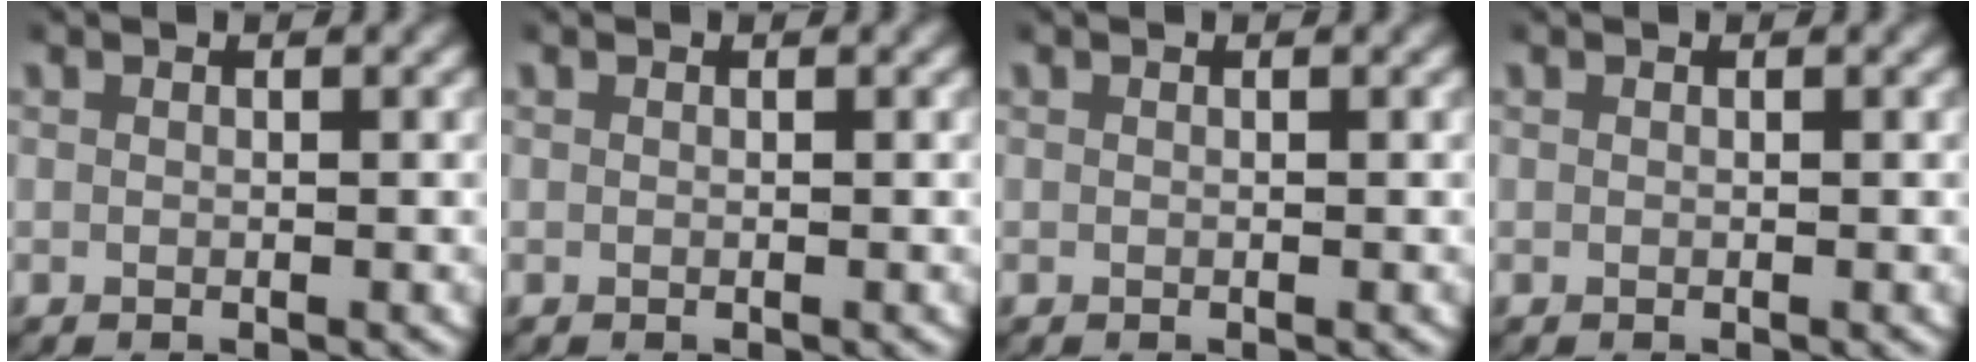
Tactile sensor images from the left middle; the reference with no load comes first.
{"total": 0.0}
{"total": 0.0}
{"total": 0.0}